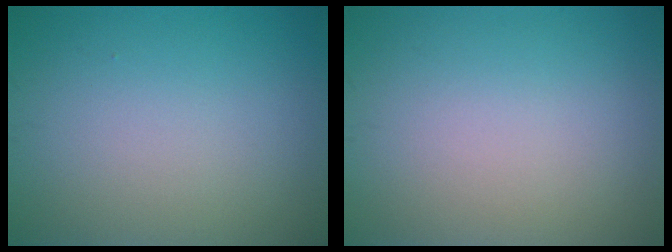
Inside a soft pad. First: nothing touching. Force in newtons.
{"total": 0.0}